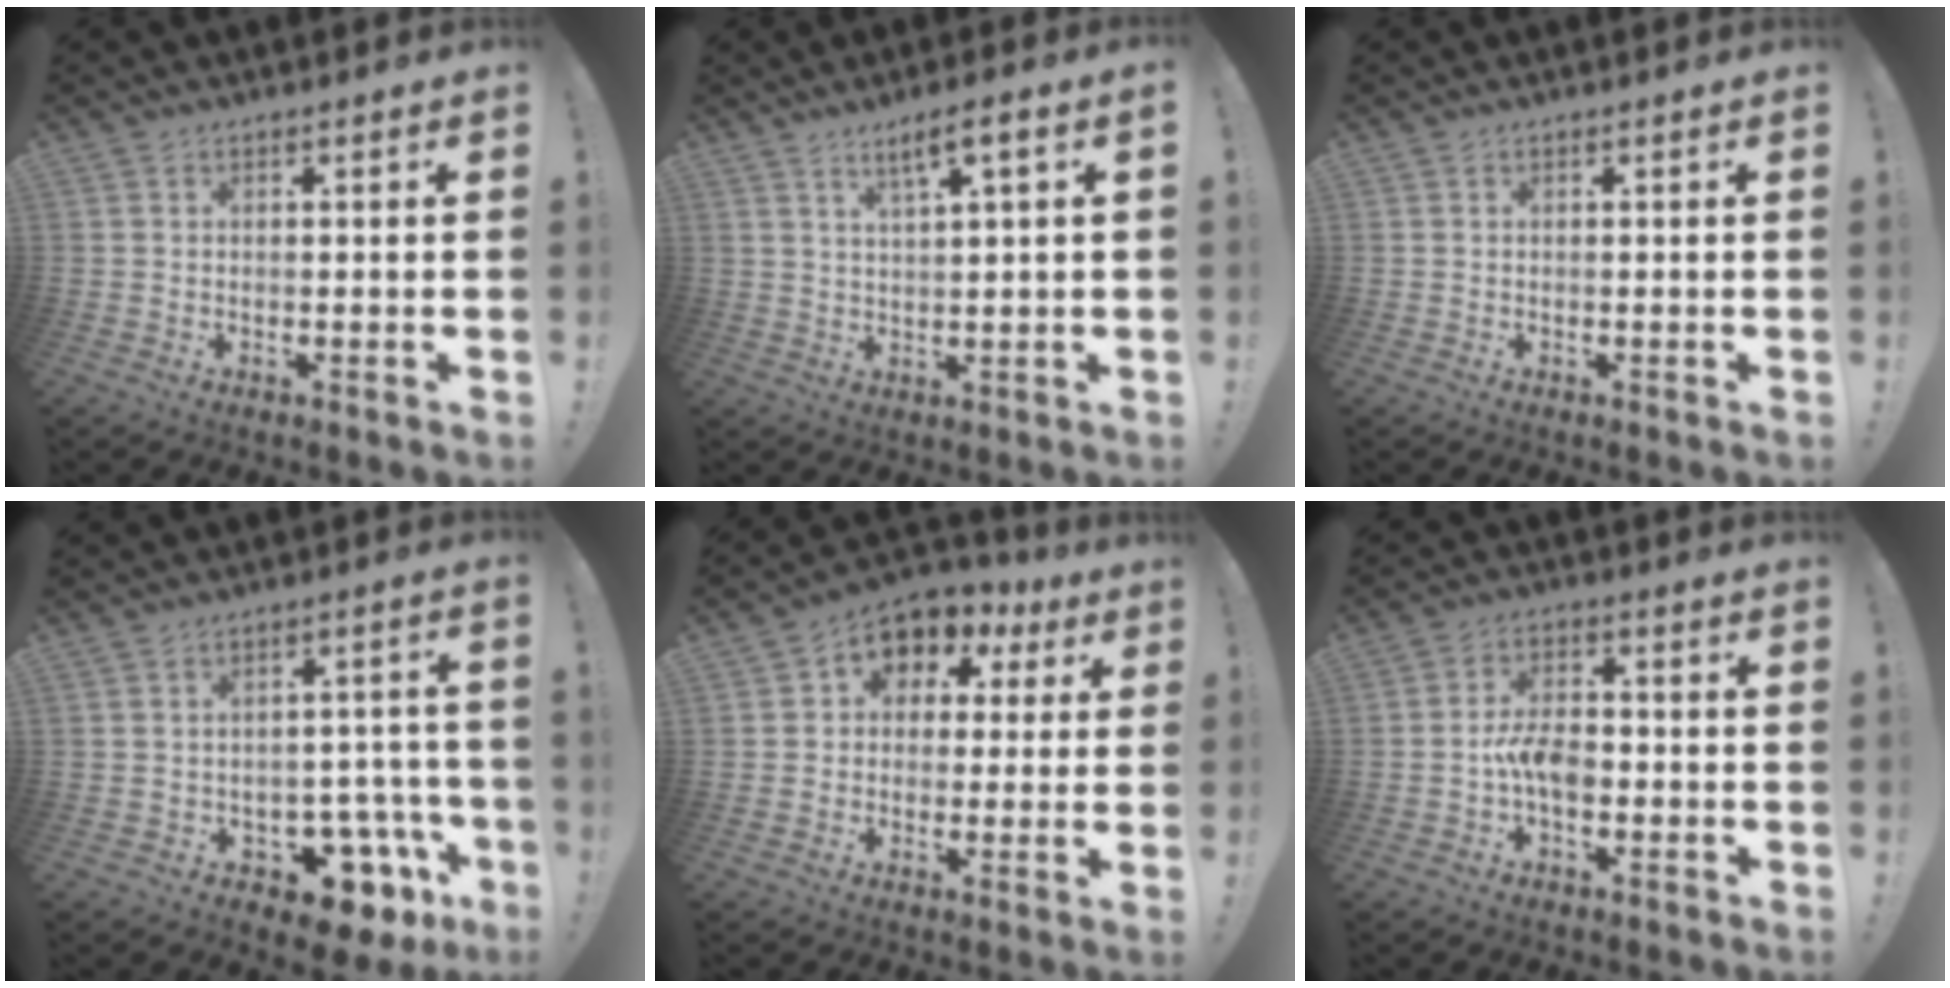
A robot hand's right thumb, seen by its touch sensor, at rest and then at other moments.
{"total": 5.1, "force": [2.7, 0.2, 4.3], "torque": [-0.075, -0.009, 0.041]}
{"total": 0.0}
{"total": 10.3, "force": [-5.7, 6.4, 5.7], "torque": [-0.047, 0.049, -0.086]}
{"total": 7.5, "force": [2.4, 6.3, 3.2], "torque": [-0.052, -0.011, 0.052]}
{"total": 8.1, "force": [-2.5, 4.8, 6.0], "torque": [-0.110, 0.006, -0.044]}